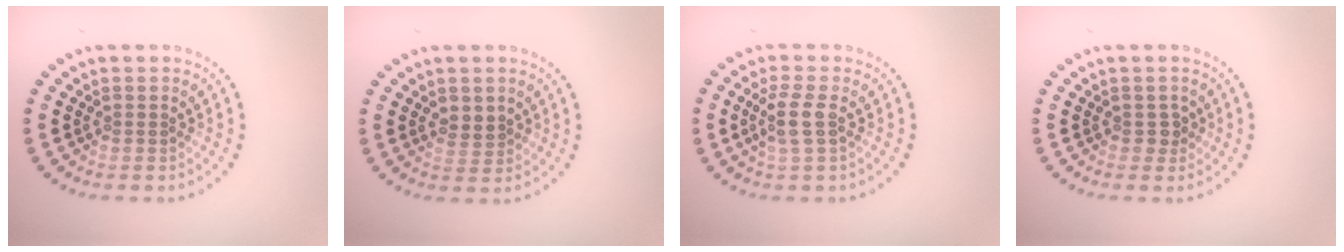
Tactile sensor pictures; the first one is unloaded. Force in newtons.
{"total": 1.7, "press": 1.6, "slide": 0.4}
{"total": 2.4, "press": 2.0, "slide": 1.3}
{"total": 1.0, "press": 0.9, "slide": 0.4}